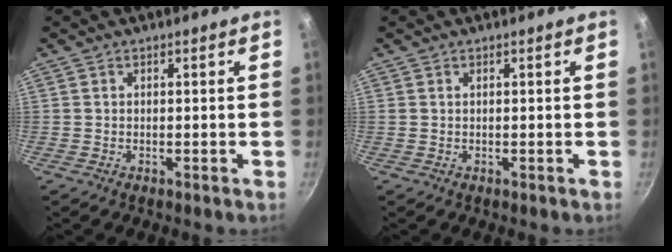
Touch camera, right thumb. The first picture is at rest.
{"total": 0.0}